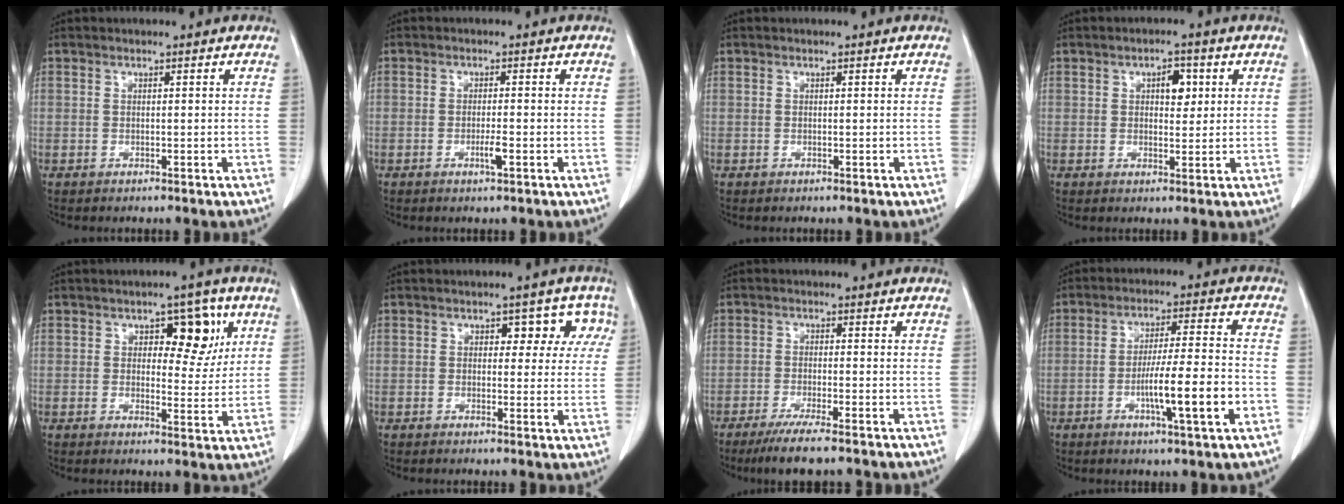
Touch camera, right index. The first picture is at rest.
{"total": 2.1, "force": [-0.8, 0.1, 1.9], "torque": [-0.036, -0.003, -0.014]}
{"total": 0.0}
{"total": 3.6, "force": [1.1, 1.9, 2.8], "torque": [-0.041, 0.005, 0.017]}
{"total": 7.0, "force": [2.8, 3.7, 5.3], "torque": [-0.055, 0.011, 0.037]}
{"total": 5.4, "force": [2.2, 3.6, 3.4], "torque": [-0.016, 0.018, 0.019]}
{"total": 6.6, "force": [-4.9, 0.1, 4.4], "torque": [-0.071, -0.016, -0.079]}
{"total": 10.9, "force": [-3.7, 0.1, 10.3], "torque": [-0.173, -0.003, -0.062]}